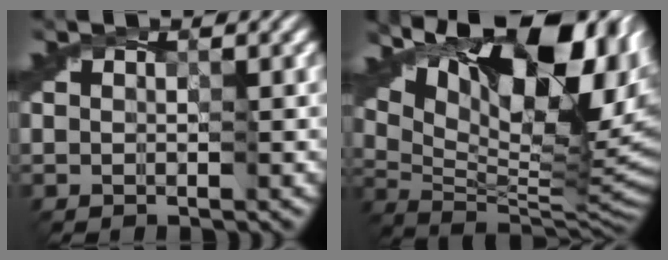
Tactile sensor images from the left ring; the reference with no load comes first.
{"total": 16.2, "force": [8.4, 6.8, 12.0], "torque": [-0.186, 0.027, 0.135]}